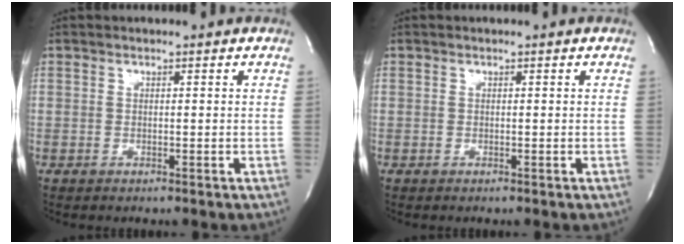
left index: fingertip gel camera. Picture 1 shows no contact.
{"total": 0.0}